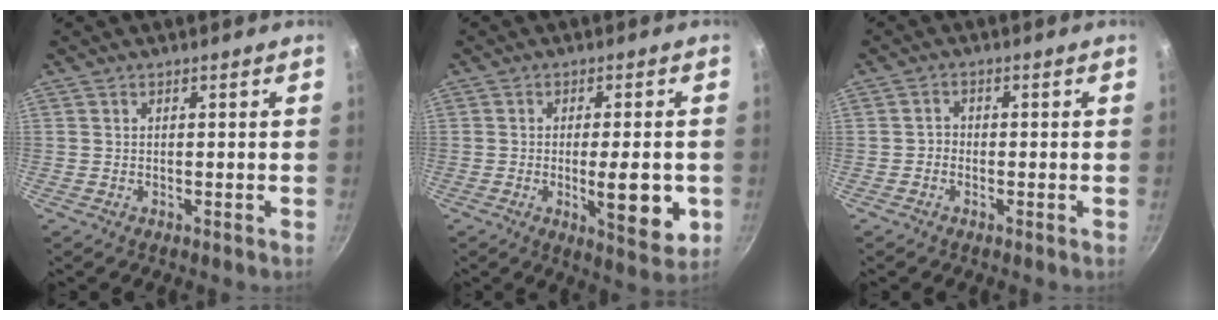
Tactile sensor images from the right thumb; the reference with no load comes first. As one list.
[{"total": 10.5, "force": [-2.0, 3.3, 9.7], "torque": [-0.122, -0.008, -0.023]}, {"total": 1.6, "force": [-0.7, 1.3, 0.5], "torque": [-0.003, 0.009, -0.017]}]